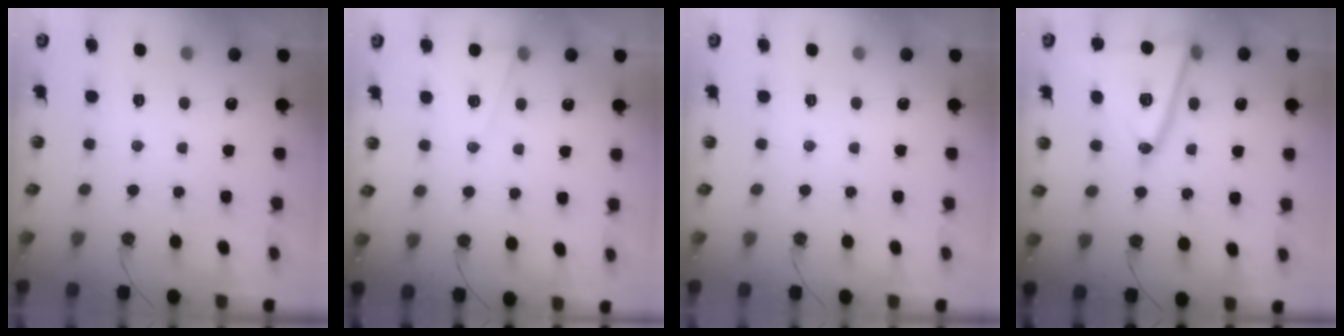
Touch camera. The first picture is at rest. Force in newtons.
{"total": 6.8, "press": 5.2, "slide": 4.4}
{"total": 0.0}
{"total": 20.6, "press": 20.3, "slide": 3.4}